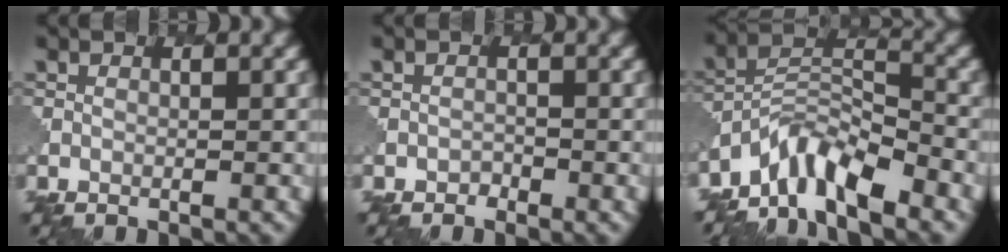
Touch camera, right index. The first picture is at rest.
{"total": 0.6, "force": [-0.3, 0.4, -0.3], "torque": [0.006, -0.002, -0.005]}
{"total": 5.9, "force": [-5.0, 1.6, 2.6], "torque": [-0.042, 0.000, -0.101]}